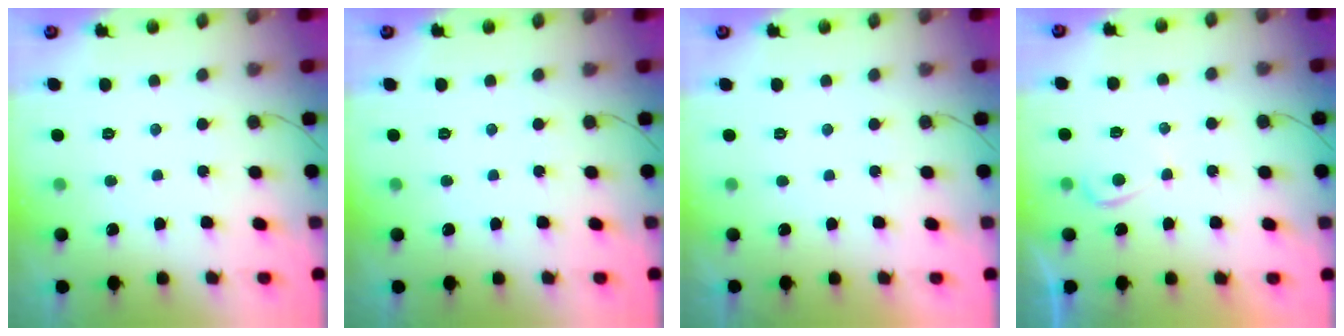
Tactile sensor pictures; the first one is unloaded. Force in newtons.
{"total": 0.0}
{"total": 2.2, "press": 2.2, "slide": 0.3}
{"total": 2.1, "press": 2.0, "slide": 0.5}